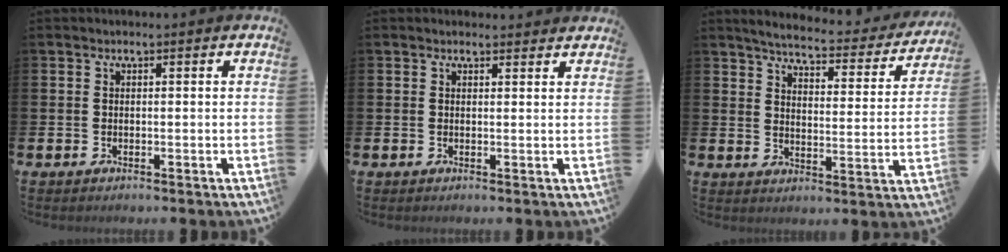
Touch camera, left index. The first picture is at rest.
{"total": 1.1, "force": [1.1, 0.3, 0.0], "torque": [0.010, -0.002, 0.018]}
{"total": 4.9, "force": [4.6, 0.7, 1.6], "torque": [-0.047, -0.036, 0.072]}